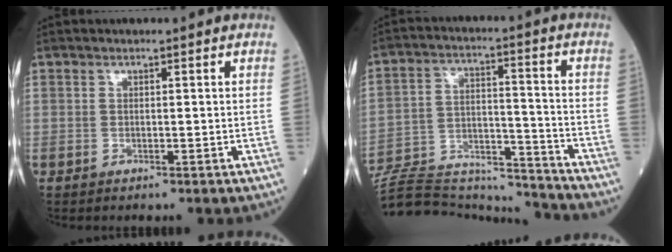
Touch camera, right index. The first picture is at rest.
{"total": 20.3, "force": [-19.5, 3.1, 4.4], "torque": [-0.110, 0.021, -0.305]}